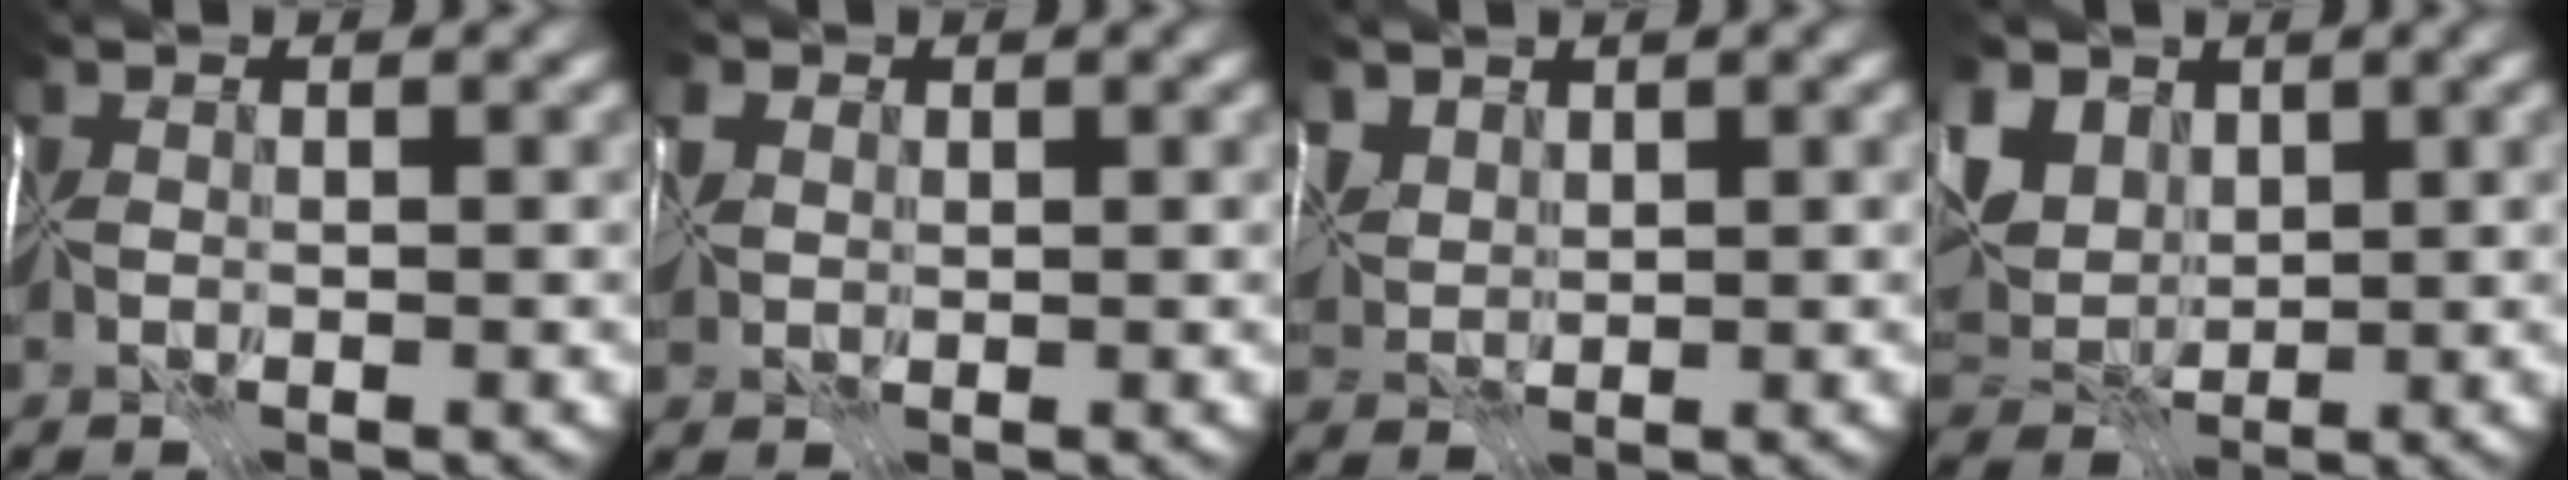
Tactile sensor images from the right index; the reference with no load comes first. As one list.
[{"total": 2.3, "force": [0.9, 1.7, 1.3], "torque": [-0.039, 0.007, 0.017]}, {"total": 2.3, "force": [2.0, 0.9, 0.7], "torque": [-0.018, 0.001, 0.040]}, {"total": 6.4, "force": [3.2, 4.3, 3.6], "torque": [-0.088, 0.015, 0.059]}]